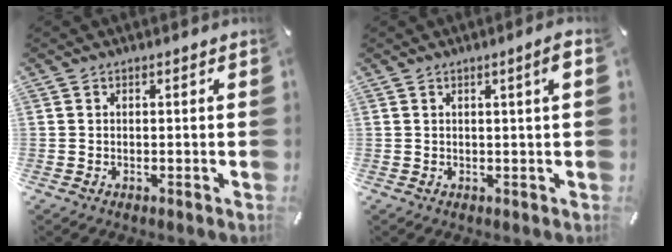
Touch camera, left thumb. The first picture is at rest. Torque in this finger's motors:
{"motor_torque": [-0.06, -0.02, 0.23, -0.25, 0.06]}